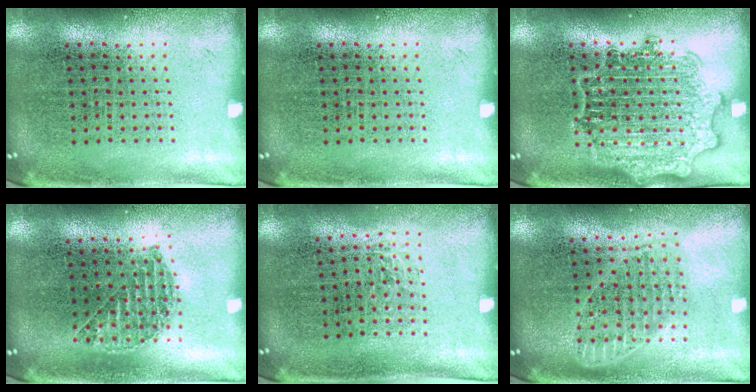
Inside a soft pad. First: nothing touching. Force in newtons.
{"total": 0.0}
{"total": 3.0, "press": 3.0, "slide": 0.5}
{"total": 1.1, "press": 1.0, "slide": 0.3}
{"total": 0.6, "press": 0.5, "slide": 0.5}
{"total": 1.7, "press": 1.4, "slide": 0.9}